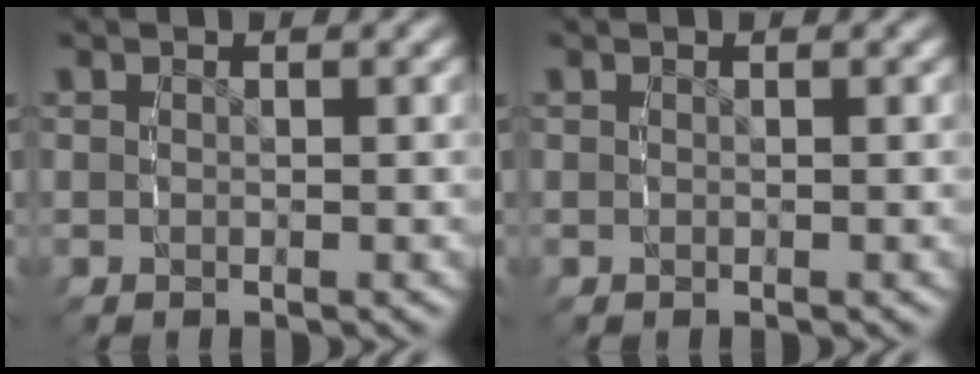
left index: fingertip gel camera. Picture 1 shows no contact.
{"total": 0.0}